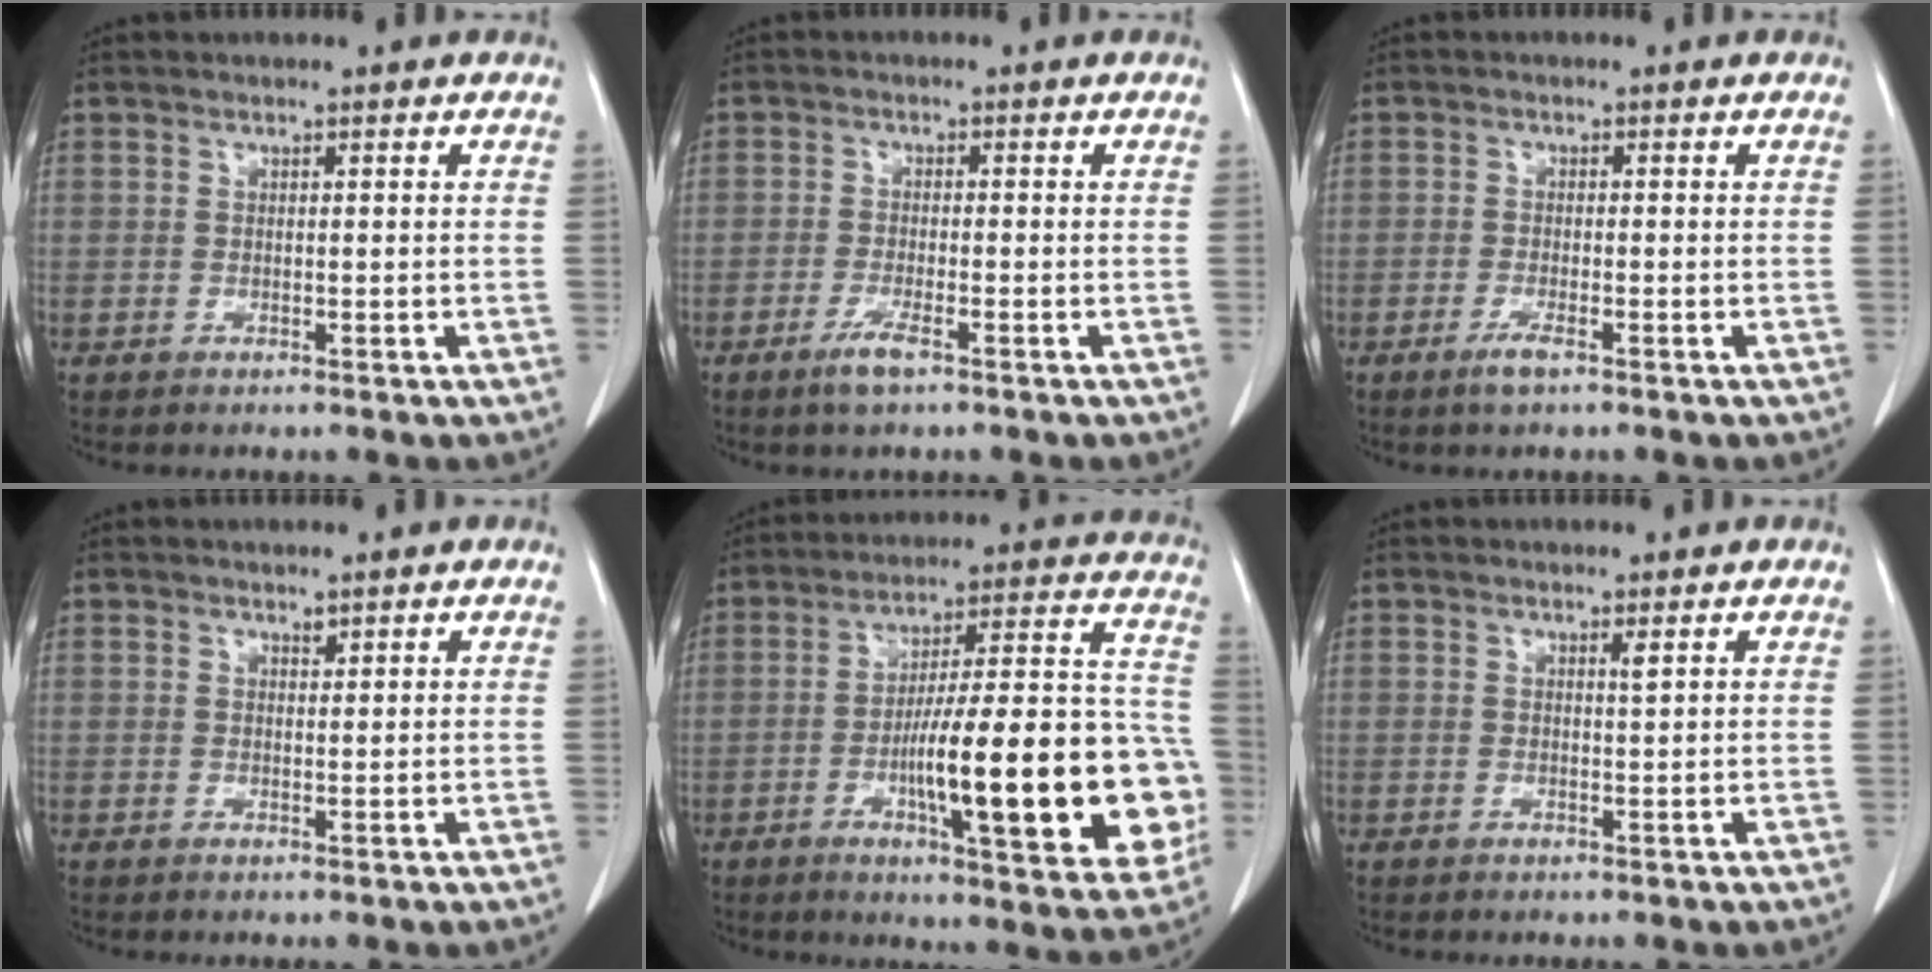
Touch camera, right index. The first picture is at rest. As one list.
[{"total": 3.3, "force": [-2.1, 0.3, 2.5], "torque": [-0.056, -0.006, -0.040]}, {"total": 2.3, "force": [-1.5, 0.2, 1.7], "torque": [-0.037, -0.003, -0.028]}, {"total": 0.6, "force": [0.6, 0.2, 0.2], "torque": [-0.006, -0.006, 0.008]}, {"total": 24.1, "force": [-5.8, 4.5, 23.0], "torque": [-0.262, 0.024, -0.073]}, {"total": 0.8, "force": [0.5, -0.1, 0.6], "torque": [-0.015, -0.004, 0.010]}]